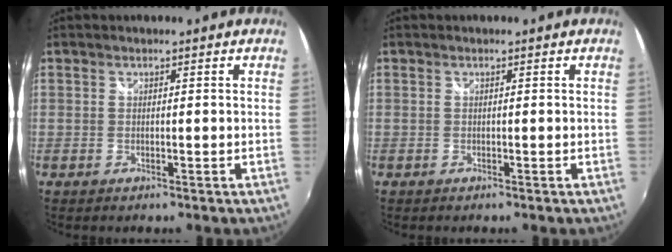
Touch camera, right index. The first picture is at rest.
{"total": 0.0}